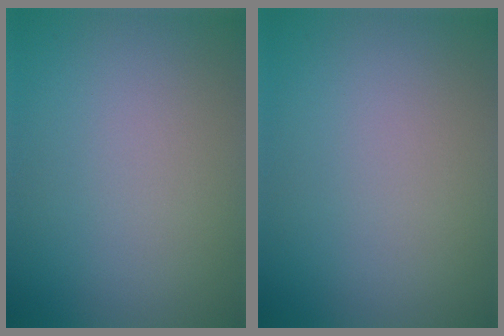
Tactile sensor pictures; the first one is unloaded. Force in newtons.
{"total": 0.0}